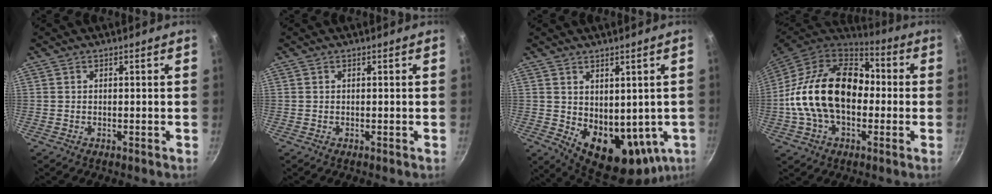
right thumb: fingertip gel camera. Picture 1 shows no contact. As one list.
[{"total": 0.0}, {"total": 14.8, "force": [-0.2, 9.9, 11.0], "torque": [-0.134, -0.024, 0.030]}, {"total": 23.7, "force": [-1.0, 15.8, 17.7], "torque": [-0.290, 0.046, -0.030]}]